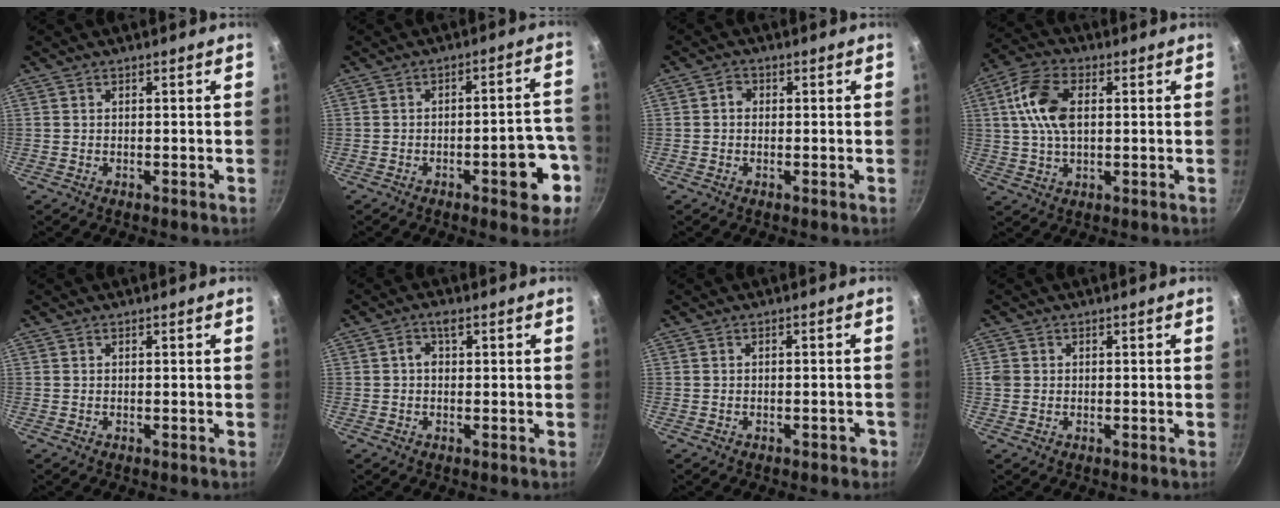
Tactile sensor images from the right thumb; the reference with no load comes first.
{"total": 10.4, "force": [-4.4, 4.0, 8.5], "torque": [-0.075, 0.040, -0.051]}
{"total": 2.0, "force": [0.1, 1.7, 1.0], "torque": [-0.012, 0.005, -0.003]}
{"total": 10.9, "force": [2.0, 6.2, 8.7], "torque": [-0.163, 0.015, 0.029]}
{"total": 0.0}
{"total": 2.6, "force": [0.4, 1.7, 2.0], "torque": [-0.027, 0.007, 0.003]}
{"total": 1.6, "force": [-1.0, 0.9, 0.9], "torque": [-0.002, 0.019, -0.003]}
{"total": 1.8, "force": [0.1, 1.6, 0.7], "torque": [-0.010, 0.003, -0.001]}